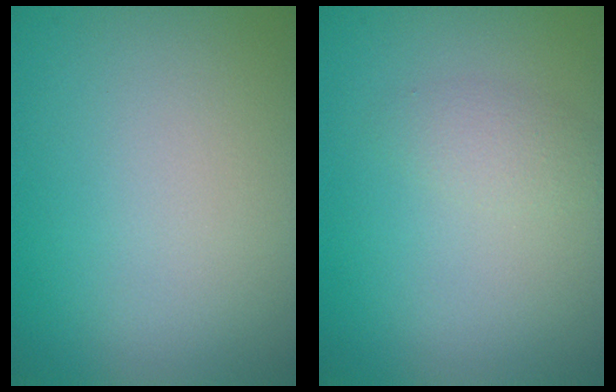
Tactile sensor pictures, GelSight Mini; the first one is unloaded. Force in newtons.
{"total": 1.3, "press": 1.3, "slide": 0.1}